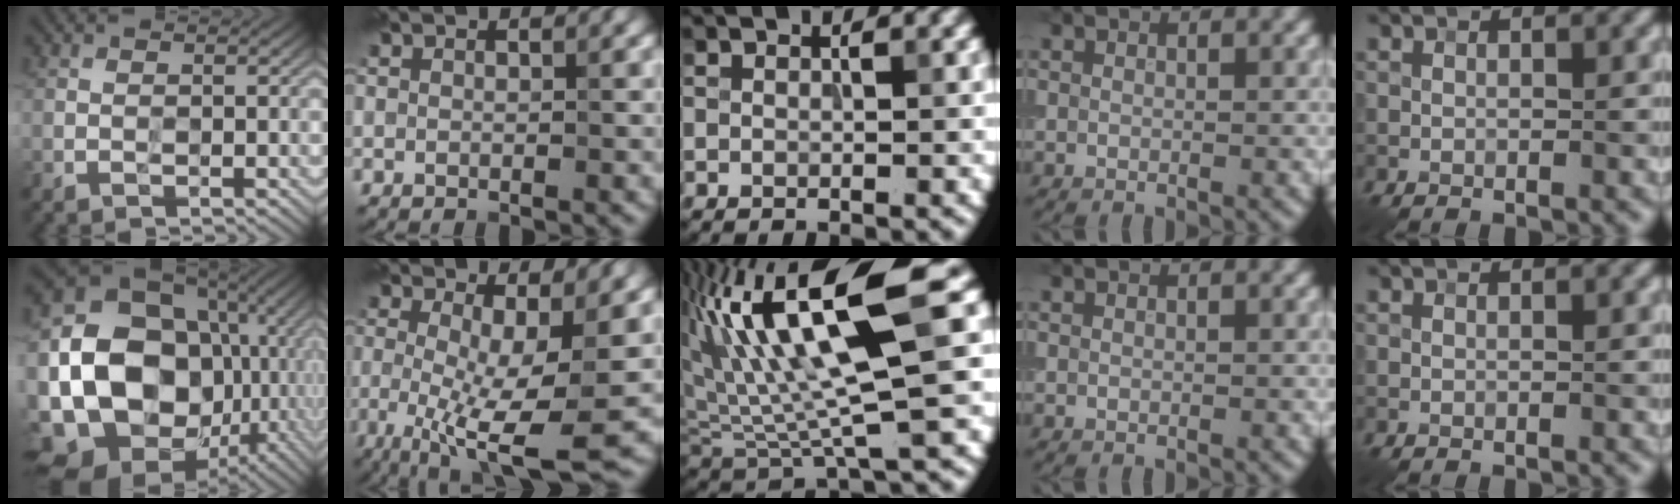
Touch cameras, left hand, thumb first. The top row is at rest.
{"thumb": {"total": 22.3, "force": [-2.6, 17.9, 13.1], "torque": [-0.284, -0.049, -0.024]}, "index": {"total": 9.4, "force": [-1.7, 2.4, 9.0], "torque": [-0.153, -0.021, -0.025]}, "middle": {"total": 12.3, "force": [3.8, 2.7, 11.4], "torque": [-0.205, 0.006, 0.073]}}